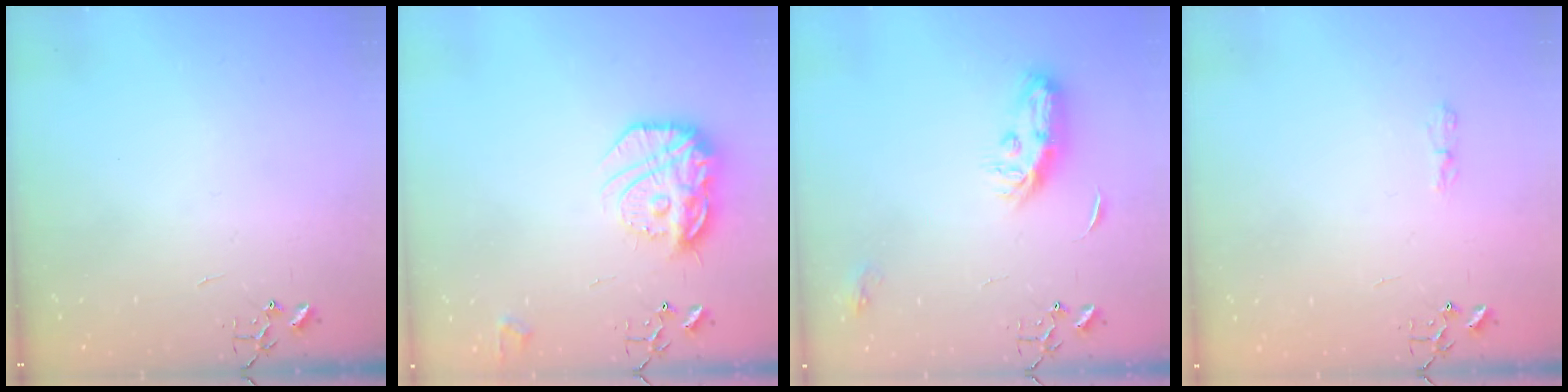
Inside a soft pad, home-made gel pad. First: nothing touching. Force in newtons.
{"total": 18.7, "press": 18.6, "slide": 1.6}
{"total": 8.7, "press": 8.7, "slide": 0.4}
{"total": 3.1, "press": 3.1, "slide": 0.6}